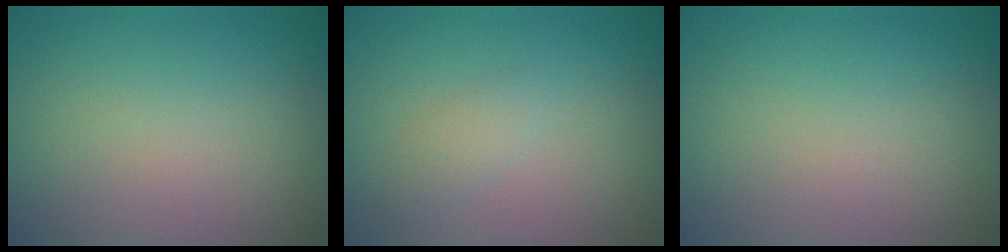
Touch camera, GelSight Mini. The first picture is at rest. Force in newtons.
{"total": 1.4, "press": 1.4, "slide": 0.1}
{"total": 0.0}